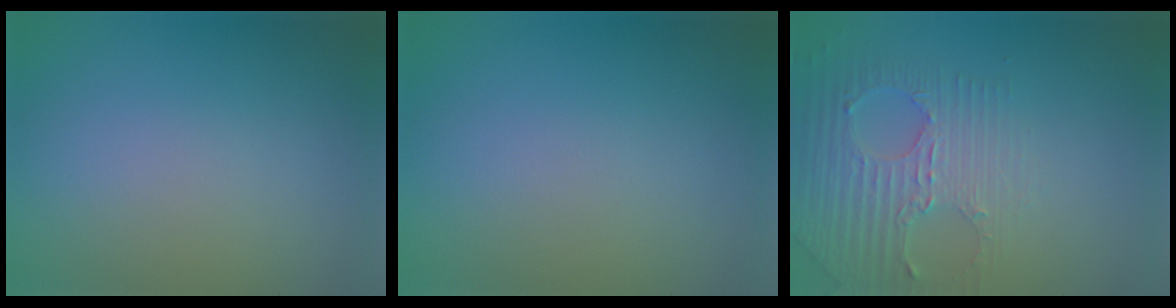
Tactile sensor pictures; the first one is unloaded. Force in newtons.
{"total": 0.0}
{"total": 2.8, "press": 2.7, "slide": 0.9}